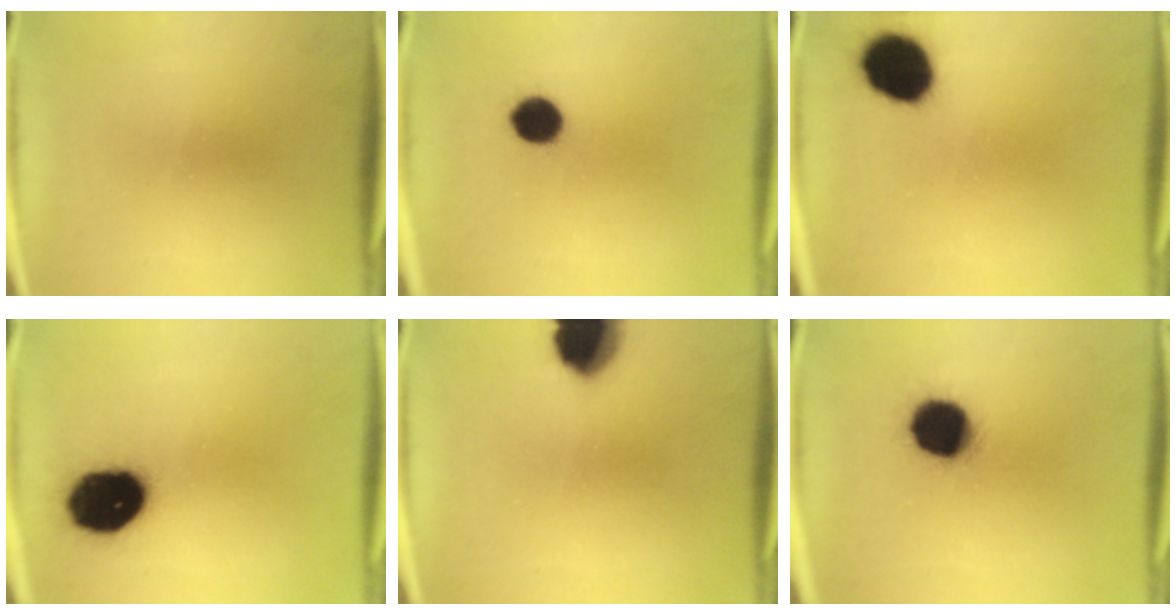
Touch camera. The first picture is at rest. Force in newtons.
{"total": 6.8}
{"total": 13.4}
{"total": 18.8}
{"total": 12.3}
{"total": 15.6}